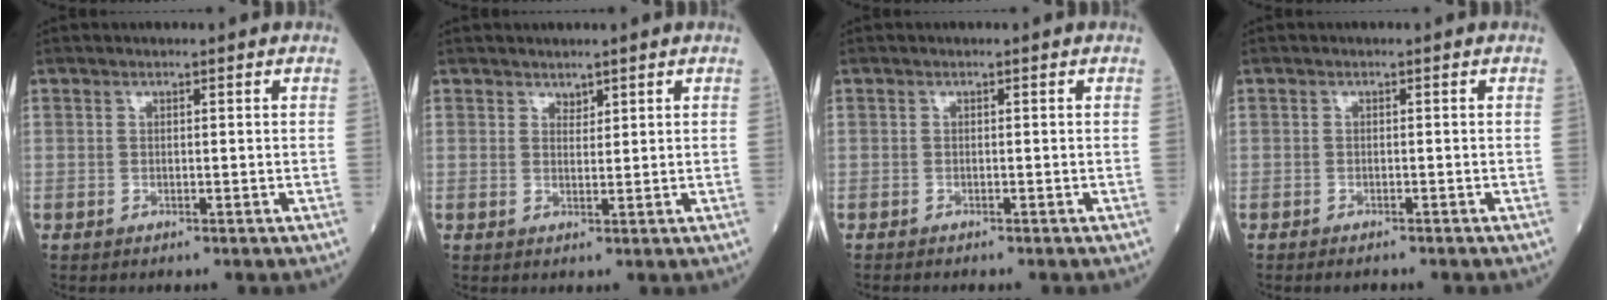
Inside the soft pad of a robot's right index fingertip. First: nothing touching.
{"total": 1.2, "force": [1.0, 0.5, 0.3], "torque": [-0.003, -0.002, 0.016]}
{"total": 1.1, "force": [-1.0, 0.1, 0.4], "torque": [-0.007, -0.002, -0.015]}
{"total": 1.6, "force": [-1.5, 0.3, 0.6], "torque": [-0.010, -0.003, -0.018]}